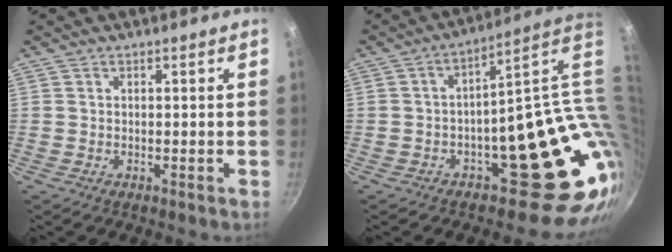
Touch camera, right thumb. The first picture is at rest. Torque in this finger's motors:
{"motor_torque": [2.53, 1.68, 1.81, -0.96, 0.36]}